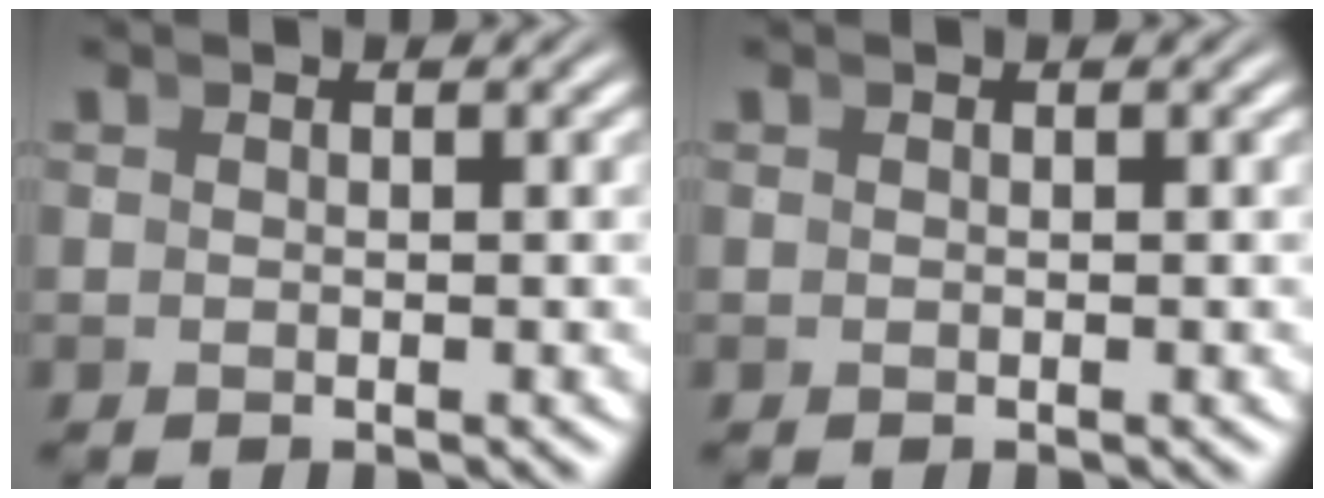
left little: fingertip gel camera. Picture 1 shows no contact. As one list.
[{"total": 0.0}]